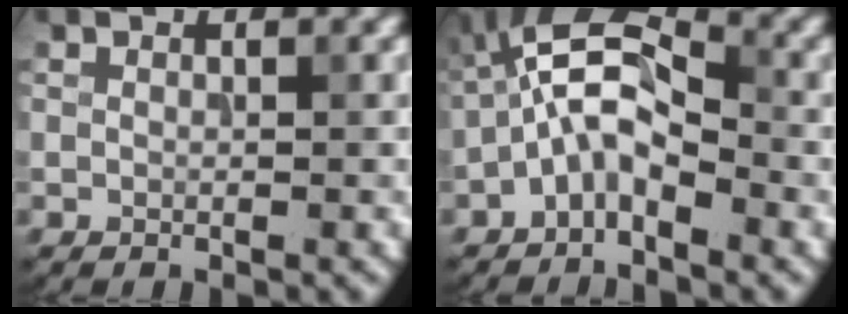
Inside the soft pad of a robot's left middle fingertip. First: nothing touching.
{"total": 5.3, "force": [-1.8, 2.5, 4.4], "torque": [-0.083, 0.021, -0.043]}